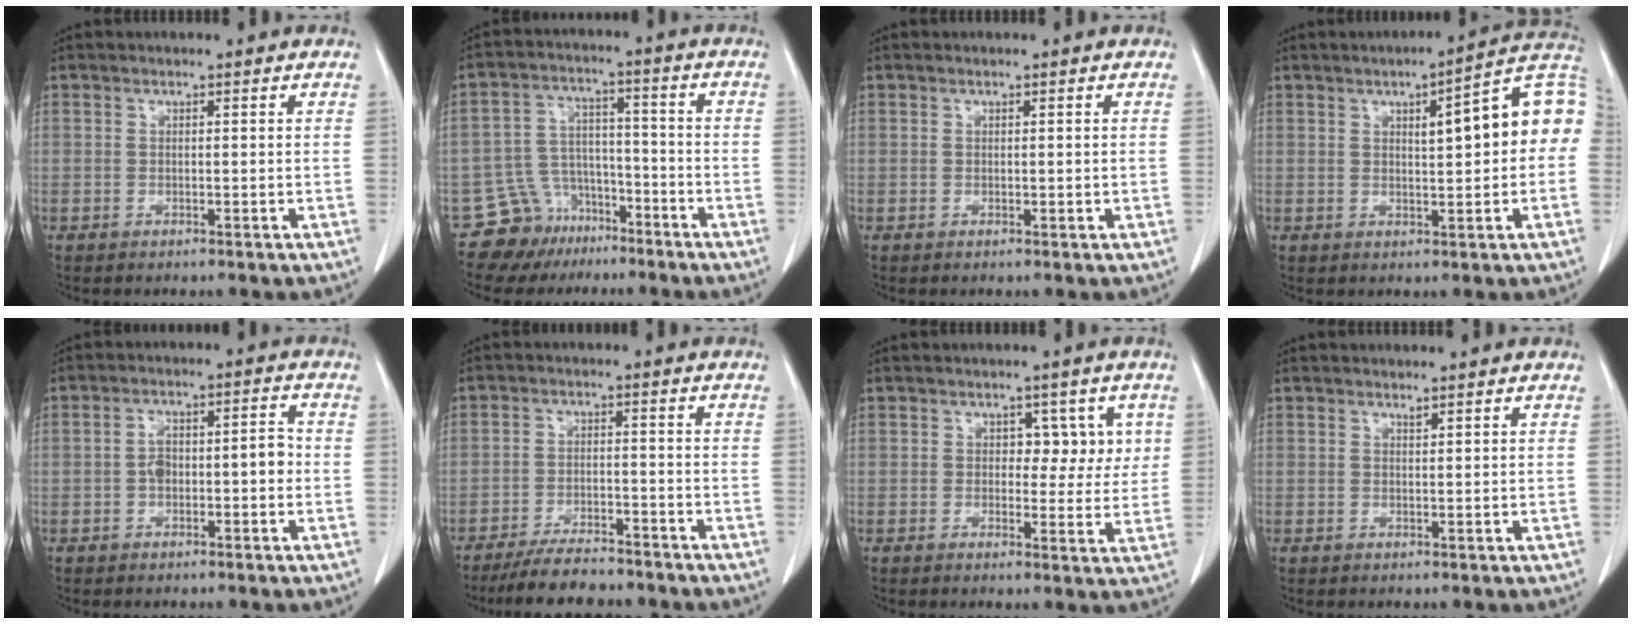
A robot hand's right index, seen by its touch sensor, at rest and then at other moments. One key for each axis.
{"total": 8.6, "fx": -6.3, "fy": 5.8, "fz": 0.1, "tx": -0.001, "ty": 0.046, "tz": -0.102}
{"total": 0.6, "fx": 0.1, "fy": 0.3, "fz": 0.5, "tx": -0.009, "ty": -0.002, "tz": 0.005}
{"total": 12.0, "fx": 1.7, "fy": 2.4, "fz": 11.6, "tx": -0.152, "ty": 0.037, "tz": 0.019}
{"total": 5.9, "fx": -0.9, "fy": 2.5, "fz": 5.3, "tx": -0.091, "ty": 0.030, "tz": -0.014}
{"total": 9.7, "fx": -8.7, "fy": 1.8, "fz": 3.8, "tx": -0.060, "ty": -0.012, "tz": -0.141}
{"total": 4.7, "fx": 1.3, "fy": 3.1, "fz": 3.3, "tx": -0.025, "ty": 0.012, "tz": 0.018}
{"total": 0.5, "fx": 0.5, "fy": 0.0, "fz": 0.2, "tx": -0.009, "ty": -0.005, "tz": 0.010}